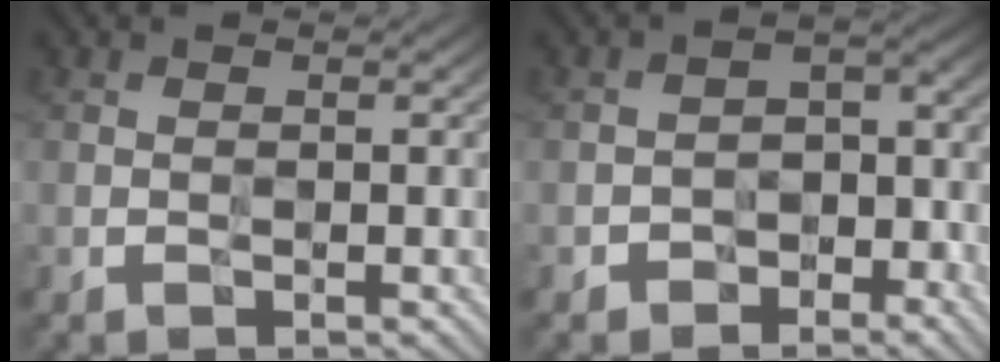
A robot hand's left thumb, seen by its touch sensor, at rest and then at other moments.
{"total": 5.1, "force": [-3.2, 3.3, 2.3], "torque": [-0.029, 0.001, -0.062]}